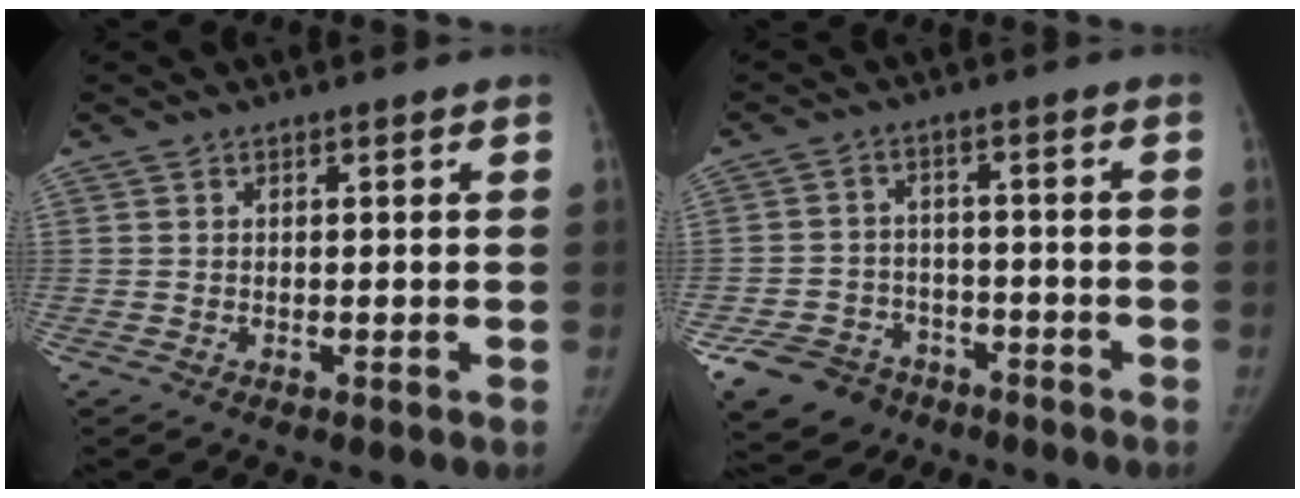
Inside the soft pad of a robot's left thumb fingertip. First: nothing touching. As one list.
[{"total": 10.3, "force": [-6.5, 7.5, 2.7], "torque": [-0.049, 0.036, -0.103]}]